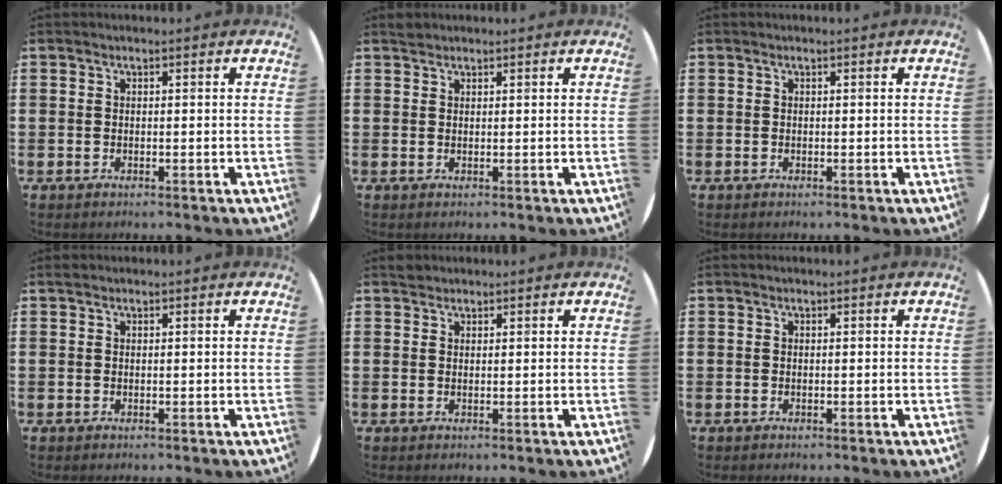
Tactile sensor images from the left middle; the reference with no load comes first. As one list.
[{"total": 0.7, "force": [0.7, 0.2, 0.0], "torque": [-0.002, 0.001, 0.014]}, {"total": 0.0}, {"total": 0.0}, {"total": 0.9, "force": [0.8, 0.3, 0.0], "torque": [-0.002, 0.002, 0.017]}, {"total": 0.0}]